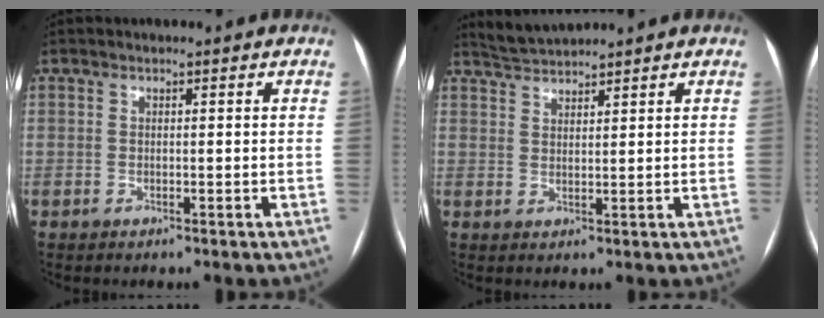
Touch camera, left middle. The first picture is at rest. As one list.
[{"total": 3.4, "force": [3.4, -0.5, 0.0], "torque": [-0.012, 0.011, 0.070]}]